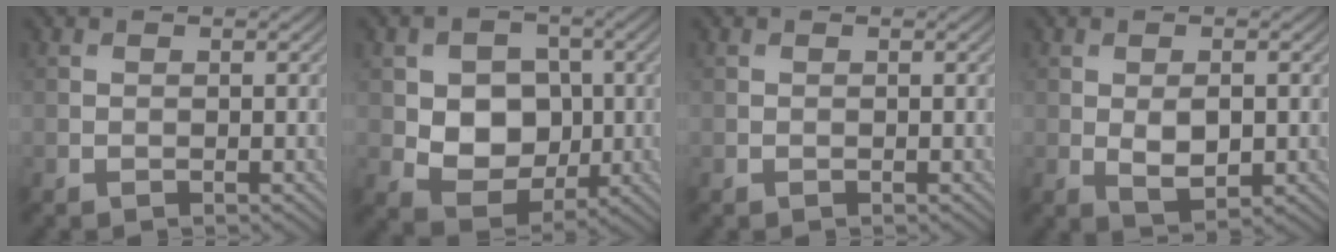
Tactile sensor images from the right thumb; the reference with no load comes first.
{"total": 7.6, "force": [-0.1, 6.1, 4.5], "torque": [-0.096, -0.007, -0.012]}
{"total": 0.0}
{"total": 3.8, "force": [-0.1, 1.9, 3.2], "torque": [-0.062, -0.007, 0.004]}